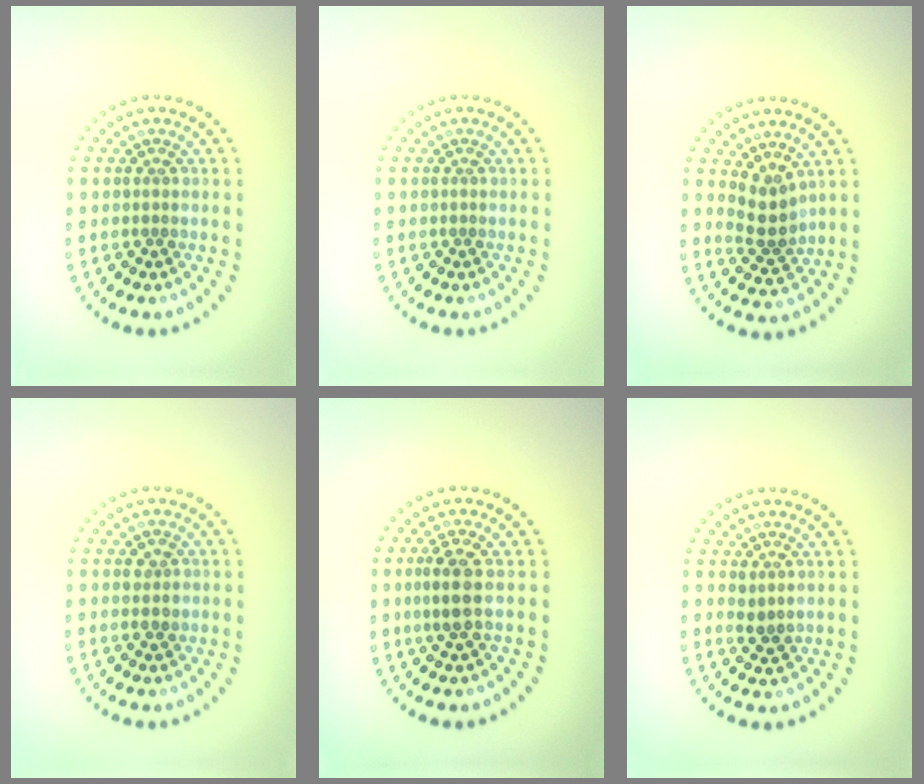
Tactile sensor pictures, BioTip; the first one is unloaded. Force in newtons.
{"total": 0.0}
{"total": 2.8, "press": 2.2, "slide": 1.7}
{"total": 1.3, "press": 1.3, "slide": 0.2}
{"total": 2.6, "press": 2.3, "slide": 1.1}
{"total": 1.2, "press": 1.0, "slide": 0.7}